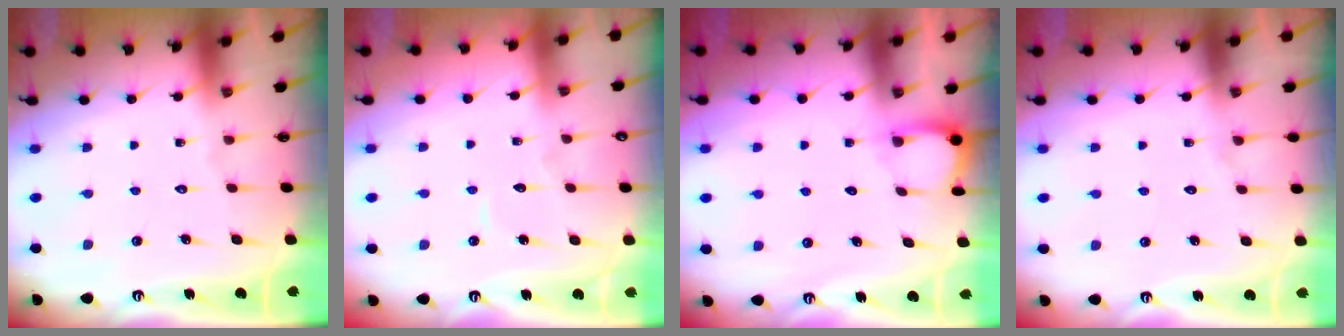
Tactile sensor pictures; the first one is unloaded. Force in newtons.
{"total": 3.3, "press": 3.3, "slide": 0.2}
{"total": 1.9, "press": 1.9, "slide": 0.2}
{"total": 3.5, "press": 3.5, "slide": 0.4}